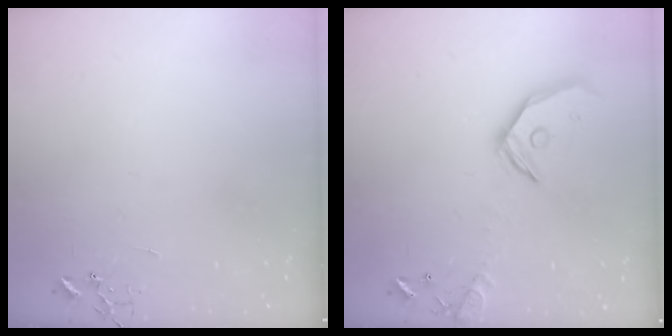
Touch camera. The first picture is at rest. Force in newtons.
{"total": 16.4, "press": 16.2, "slide": 2.5}